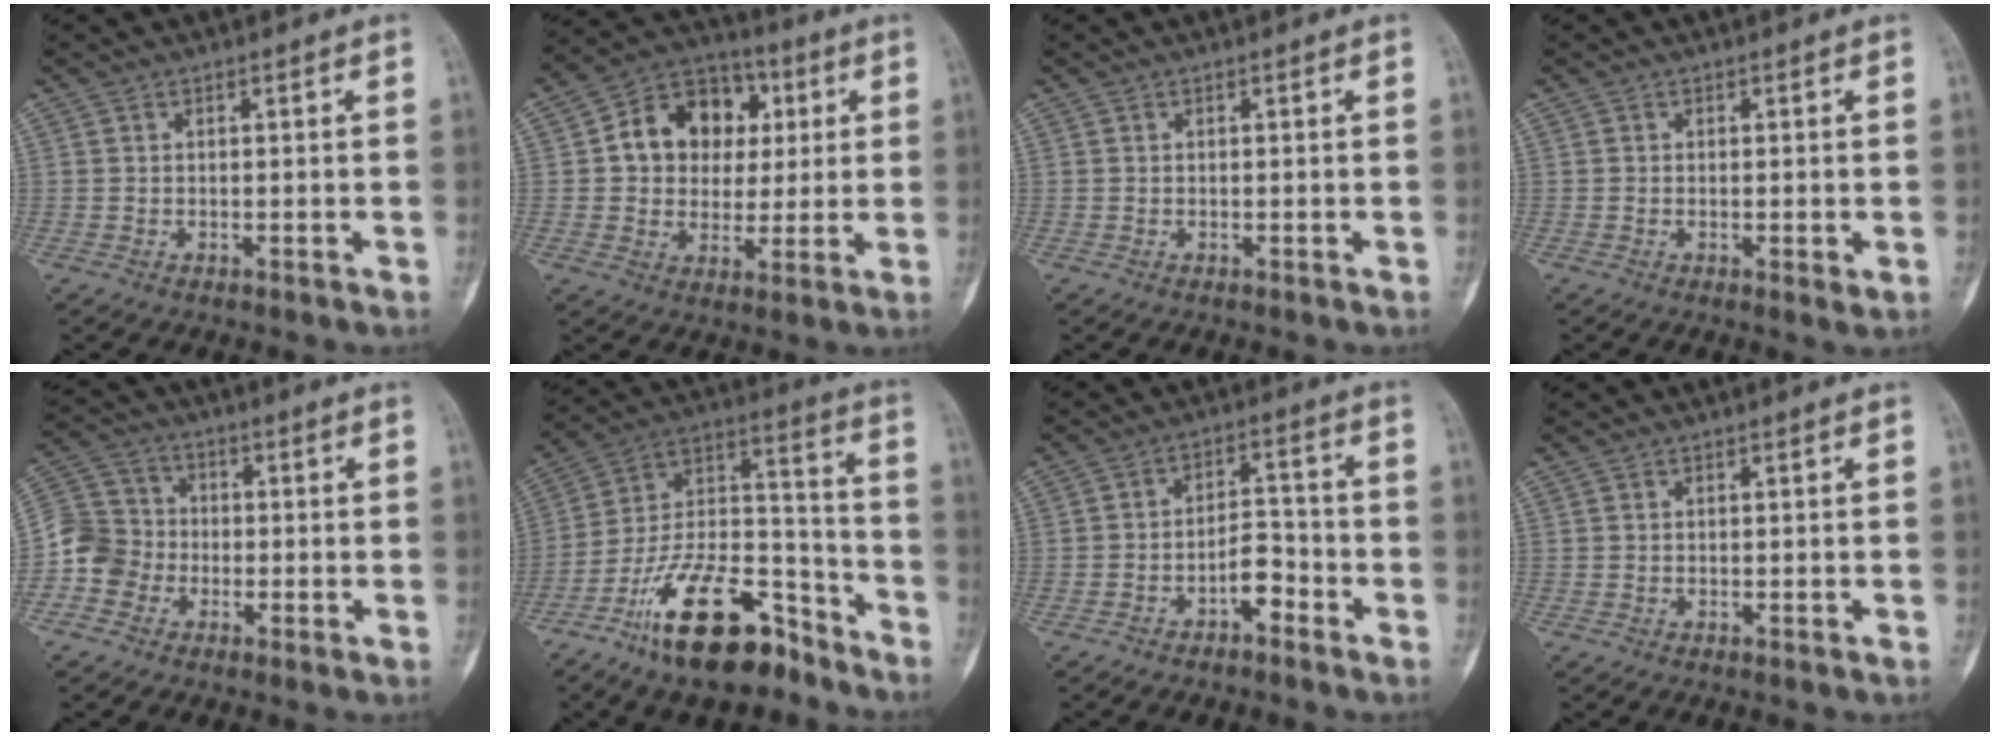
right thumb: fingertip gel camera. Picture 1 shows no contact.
{"total": 14.6, "force": [2.8, 11.7, 8.2], "torque": [-0.082, 0.012, 0.040]}
{"total": 0.0}
{"total": 1.6, "force": [-0.3, 0.4, 1.5], "torque": [-0.025, -0.007, -0.006]}
{"total": 8.3, "force": [-2.8, 7.4, 2.3], "torque": [-0.024, 0.032, -0.065]}
{"total": 20.7, "force": [-13.9, 8.6, 12.8], "torque": [-0.217, 0.096, -0.245]}
{"total": 5.7, "force": [-3.1, 2.8, 3.8], "torque": [-0.045, 0.035, -0.055]}
{"total": 0.0}